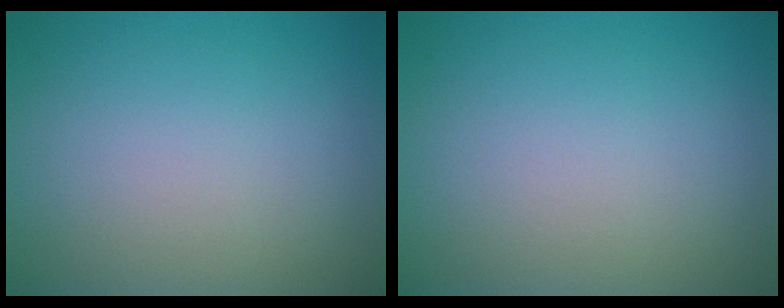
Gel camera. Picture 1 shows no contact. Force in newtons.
{"total": 0.0}